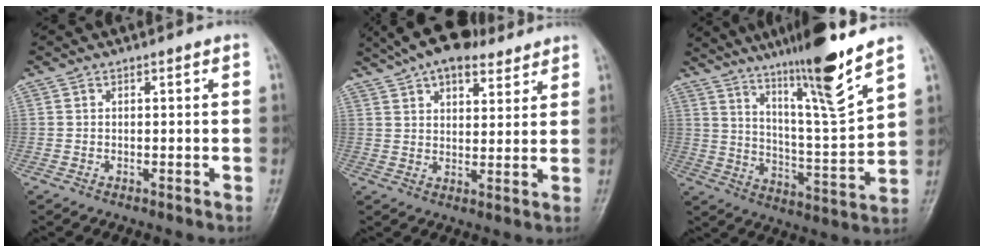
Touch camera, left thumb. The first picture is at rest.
{"total": 14.8, "force": [11.0, 6.6, 7.5], "torque": [-0.105, -0.004, 0.177]}
{"total": 16.6, "force": [12.0, -0.1, 11.5], "torque": [-0.178, -0.072, 0.203]}